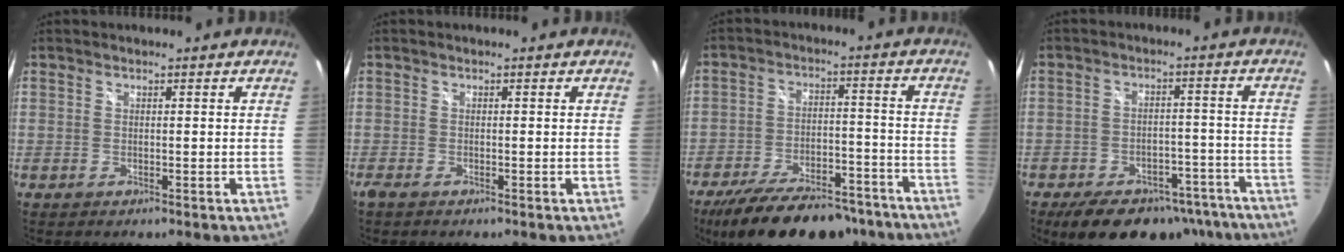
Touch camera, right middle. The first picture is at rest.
{"total": 1.0, "force": [-0.8, 0.1, 0.6], "torque": [-0.013, -0.004, -0.017]}
{"total": 21.7, "force": [-17.4, 8.2, 9.9], "torque": [-0.189, -0.001, -0.244]}
{"total": 16.4, "force": [-12.6, 8.1, 6.7], "torque": [-0.125, 0.018, -0.151]}